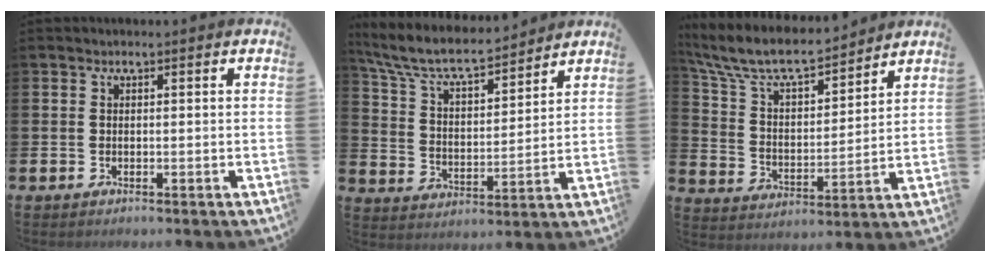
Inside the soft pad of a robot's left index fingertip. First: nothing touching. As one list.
[{"total": 8.1, "force": [7.4, 1.8, 2.8], "torque": [-0.094, -0.049, 0.128]}, {"total": 9.3, "force": [8.4, 2.3, 3.3], "torque": [-0.108, -0.054, 0.146]}]